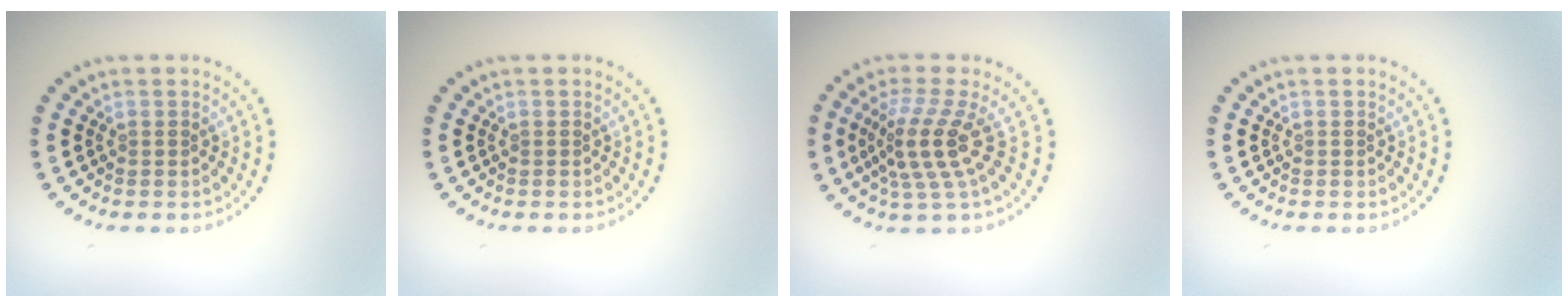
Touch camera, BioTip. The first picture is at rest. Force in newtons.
{"total": 0.0}
{"total": 3.9, "press": 2.8, "slide": 2.8}
{"total": 0.0}